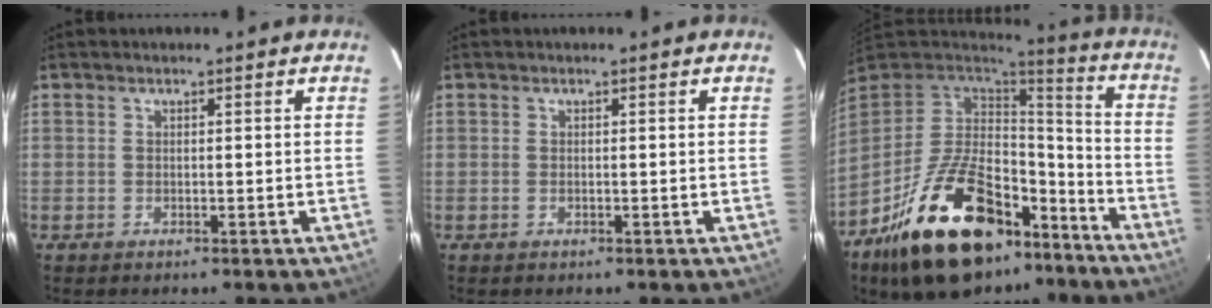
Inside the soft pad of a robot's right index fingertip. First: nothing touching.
{"total": 0.0}
{"total": 28.4, "force": [-17.2, 14.2, 17.5], "torque": [-0.330, 0.006, -0.251]}